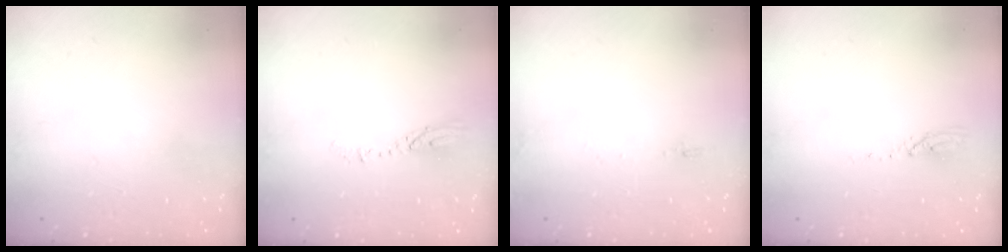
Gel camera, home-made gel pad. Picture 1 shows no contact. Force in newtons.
{"total": 3.8, "press": 3.8, "slide": 0.2}
{"total": 5.6, "press": 5.3, "slide": 1.8}
{"total": 3.0, "press": 2.9, "slide": 0.3}